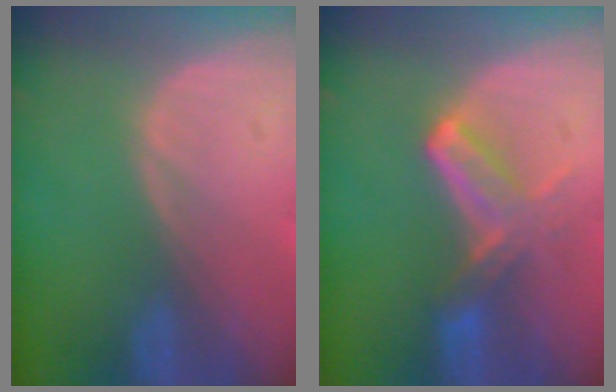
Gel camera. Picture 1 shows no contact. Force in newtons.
{"total": 5.7, "press": 5.7, "slide": 1.0}